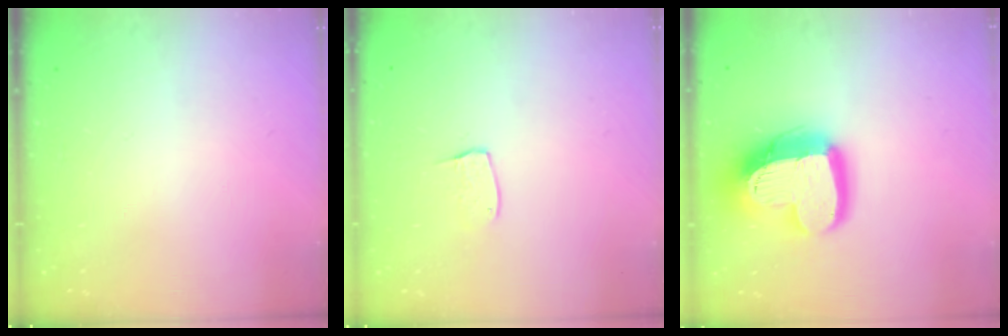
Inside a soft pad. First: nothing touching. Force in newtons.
{"total": 5.6, "press": 5.6, "slide": 0.3}
{"total": 18.8, "press": 18.7, "slide": 1.8}